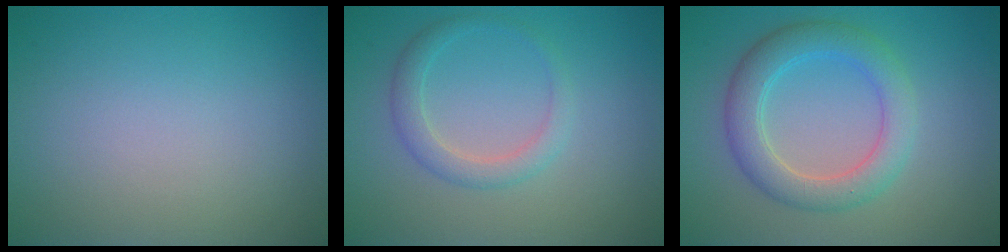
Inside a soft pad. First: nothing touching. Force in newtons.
{"total": 2.2, "press": 2.2, "slide": 0.2}
{"total": 4.6, "press": 4.6, "slide": 0.2}